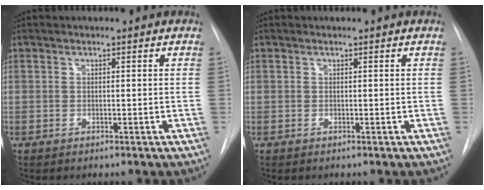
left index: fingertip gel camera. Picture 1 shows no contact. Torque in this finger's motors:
{"motor_torque": [0.00, 0.00, 0.00, 0.00]}